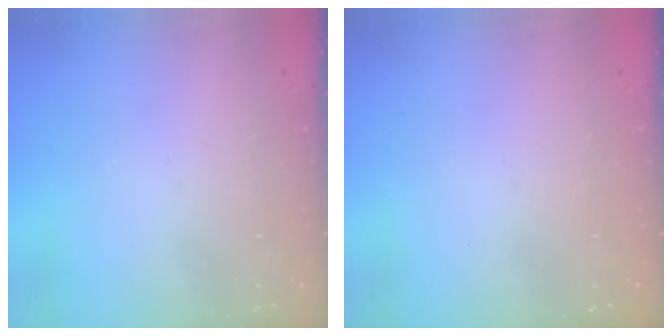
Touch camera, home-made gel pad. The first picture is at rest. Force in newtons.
{"total": 1.3, "press": 1.1, "slide": 0.7}